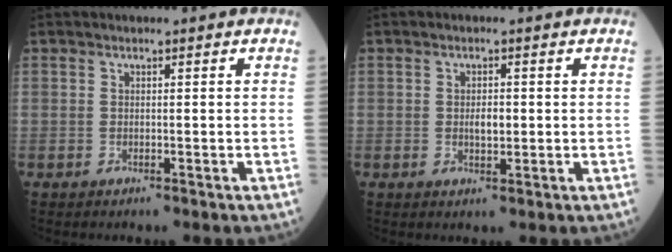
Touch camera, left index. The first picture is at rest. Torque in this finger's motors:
{"motor_torque": [0.44, -0.04, 0.13, 0.04]}